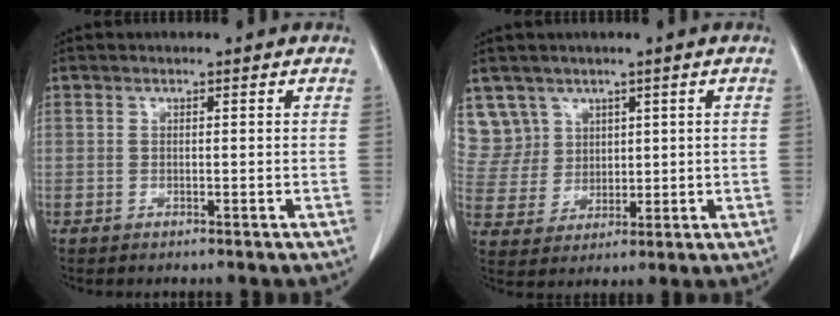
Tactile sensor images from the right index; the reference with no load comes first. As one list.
[{"total": 7.9, "force": [4.6, 6.5, -0.2], "torque": [0.004, 0.018, 0.105]}]